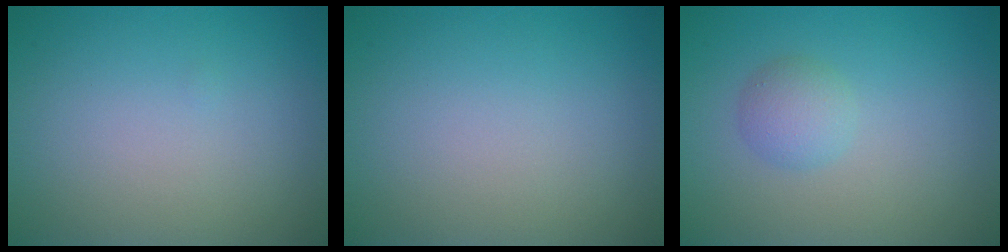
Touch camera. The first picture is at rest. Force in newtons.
{"total": 0.0}
{"total": 1.9, "press": 1.9, "slide": 0.0}